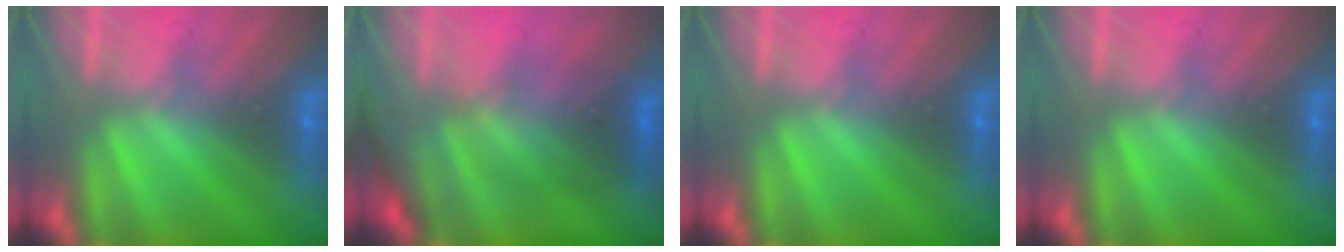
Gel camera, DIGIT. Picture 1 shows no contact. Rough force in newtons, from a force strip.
{"total": 2.4}
{"total": 0.0}
{"total": 0.0}